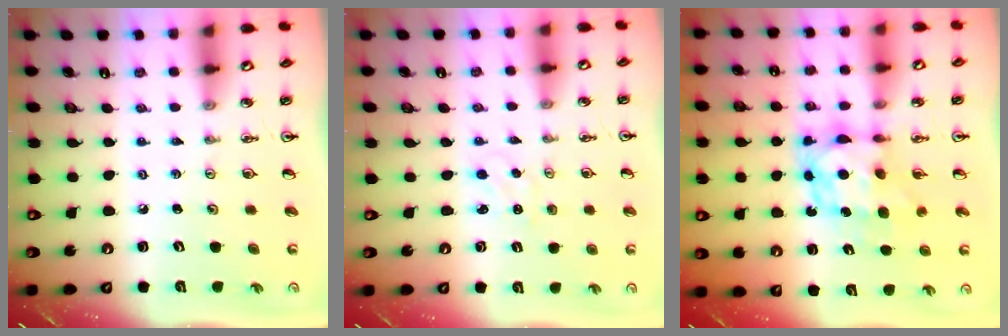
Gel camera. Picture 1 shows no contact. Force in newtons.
{"total": 0.0}
{"total": 7.6, "press": 7.6, "slide": 0.8}